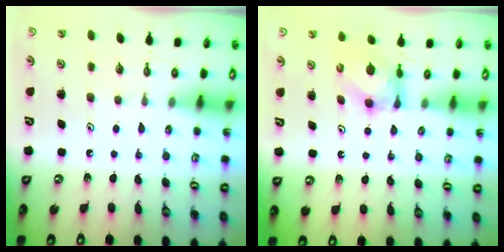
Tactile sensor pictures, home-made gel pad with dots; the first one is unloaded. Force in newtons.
{"total": 6.1, "press": 6.0, "slide": 0.5}